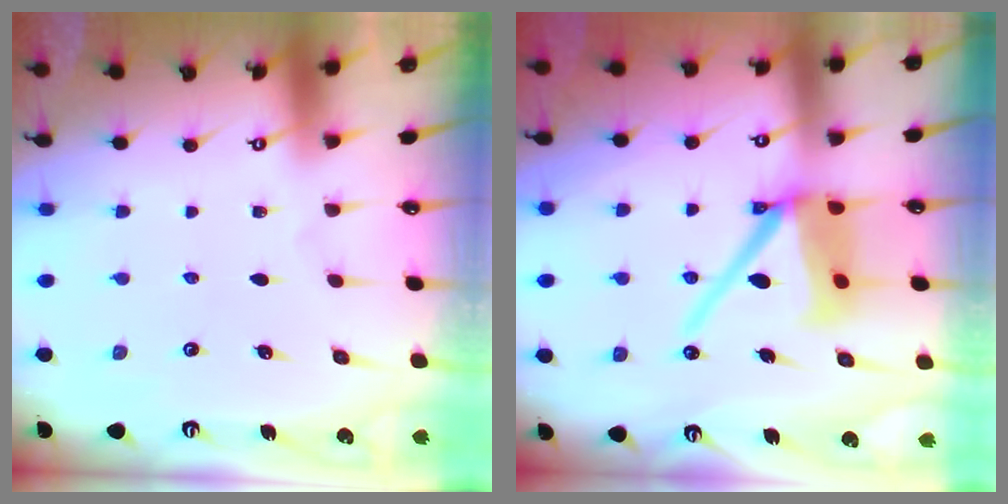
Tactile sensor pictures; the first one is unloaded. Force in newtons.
{"total": 13.7, "press": 13.6, "slide": 1.9}